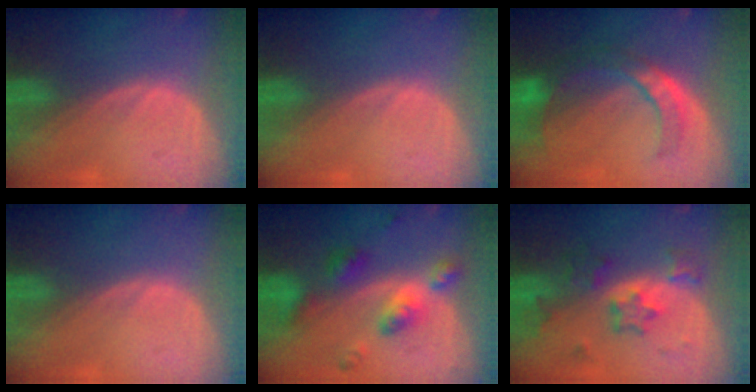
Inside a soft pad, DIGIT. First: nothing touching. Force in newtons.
{"total": 0.0}
{"total": 7.4, "press": 7.2, "slide": 1.8}
{"total": 0.0}
{"total": 7.1, "press": 7.0, "slide": 0.6}
{"total": 6.2, "press": 6.2, "slide": 0.4}